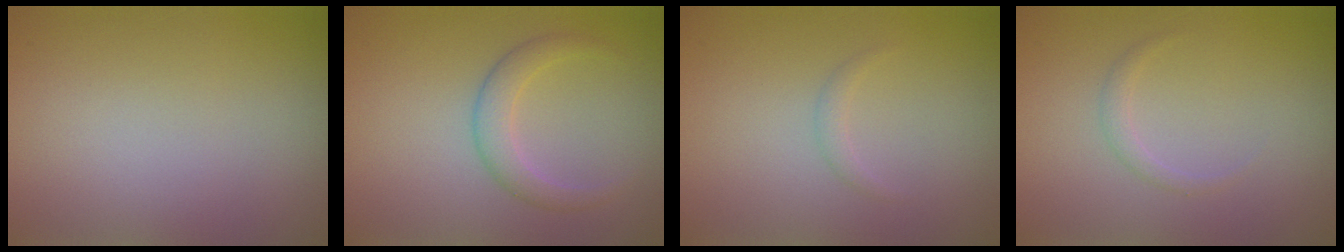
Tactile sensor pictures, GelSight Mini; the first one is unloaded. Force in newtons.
{"total": 2.3, "press": 2.3, "slide": 0.1}
{"total": 0.8, "press": 0.8, "slide": 0.0}
{"total": 0.9, "press": 0.9, "slide": 0.1}